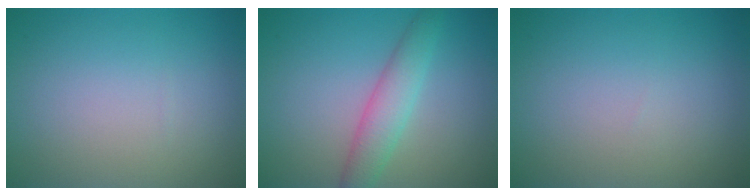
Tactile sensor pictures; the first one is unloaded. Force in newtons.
{"total": 3.3, "press": 3.3, "slide": 0.1}
{"total": 0.0}